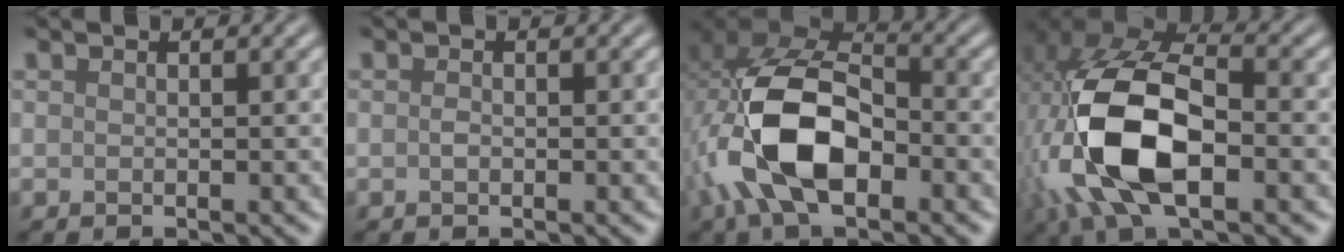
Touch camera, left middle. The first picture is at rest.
{"total": 0.5, "force": [-0.1, 0.3, 0.4], "torque": [-0.012, 0.003, -0.003]}
{"total": 12.1, "force": [-2.9, 6.8, 9.6], "torque": [-0.202, -0.006, -0.059]}
{"total": 13.5, "force": [-3.1, 6.8, 11.3], "torque": [-0.247, 0.001, -0.062]}